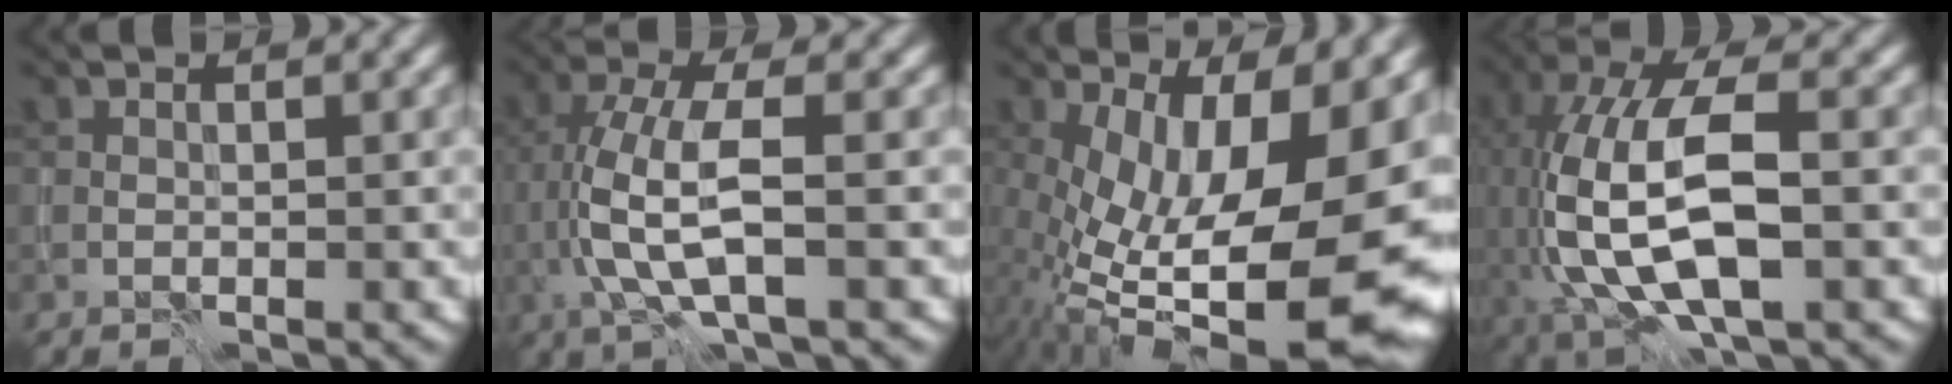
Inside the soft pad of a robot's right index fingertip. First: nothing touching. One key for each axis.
{"total": 5.7, "fx": -1.0, "fy": 1.6, "fz": 5.4, "tx": -0.120, "ty": 0.001, "tz": -0.020}
{"total": 17.8, "fx": -2.3, "fy": 7.6, "fz": 15.9, "tx": -0.240, "ty": -0.043, "tz": -0.026}
{"total": 12.1, "fx": -1.7, "fy": 5.4, "fz": 10.7, "tx": -0.225, "ty": 0.001, "tz": -0.036}